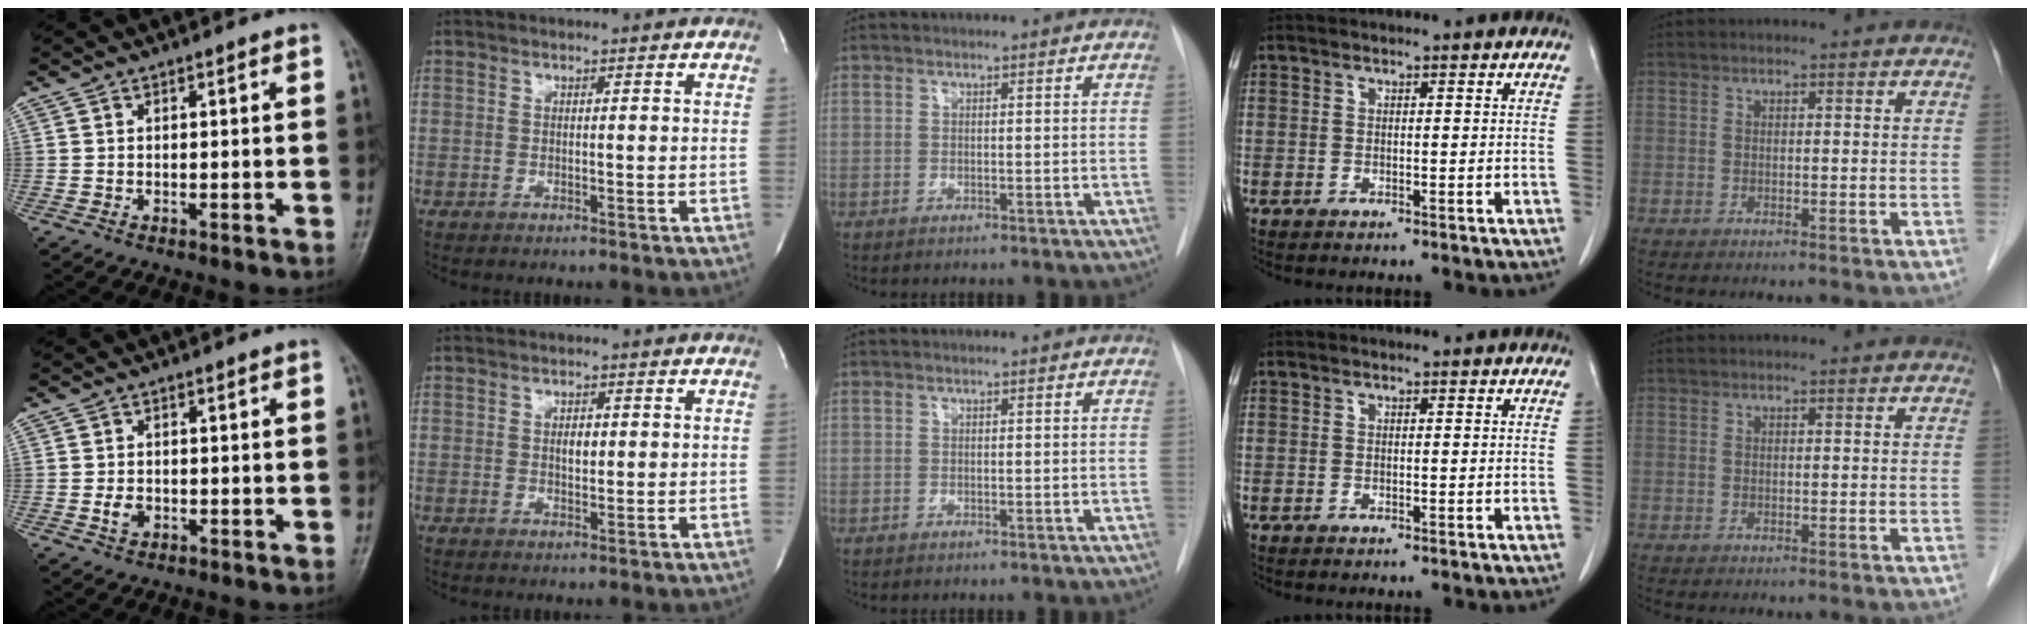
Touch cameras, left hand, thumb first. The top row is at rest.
{"thumb": {"total": 2.4, "force": [-0.6, 1.8, 1.5], "torque": [-0.021, 0.002, -0.010]}, "index": {"total": 1.6, "force": [0.0, 0.9, 1.3], "torque": [-0.021, -0.003, -0.002]}}